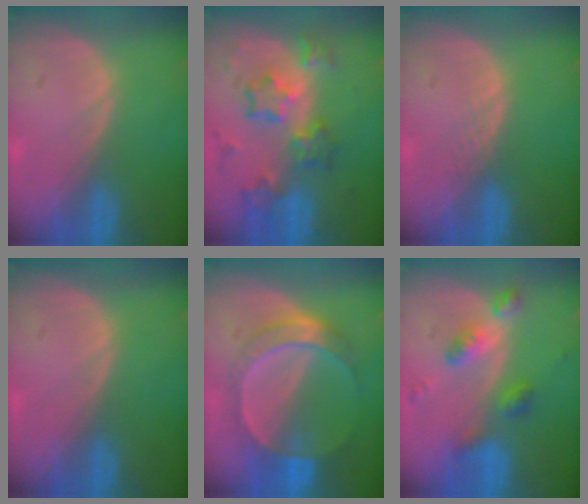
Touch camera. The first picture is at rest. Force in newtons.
{"total": 8.5, "press": 7.4, "slide": 4.1}
{"total": 1.3, "press": 1.2, "slide": 0.1}
{"total": 0.0}
{"total": 6.8, "press": 6.8, "slide": 0.8}
{"total": 6.0, "press": 5.3, "slide": 2.8}